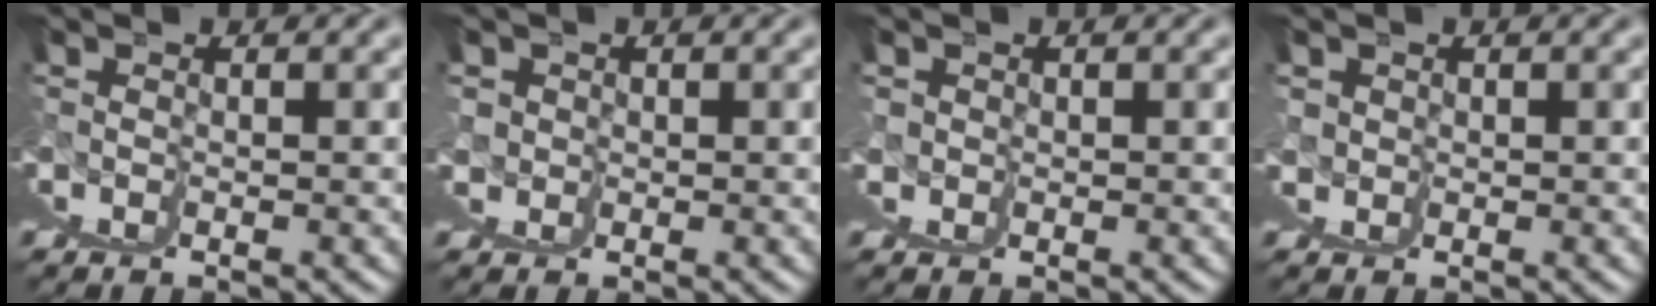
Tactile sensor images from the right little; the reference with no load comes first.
{"total": 2.3, "force": [1.1, 1.8, 0.7], "torque": [-0.011, -0.010, 0.018]}
{"total": 1.5, "force": [0.8, 1.3, 0.3], "torque": [-0.002, -0.006, 0.011]}
{"total": 2.5, "force": [1.1, 2.2, 0.5], "torque": [-0.008, -0.009, 0.015]}